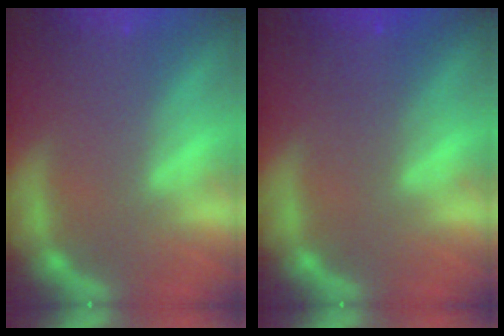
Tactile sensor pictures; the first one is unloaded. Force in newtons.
{"total": 2.0}